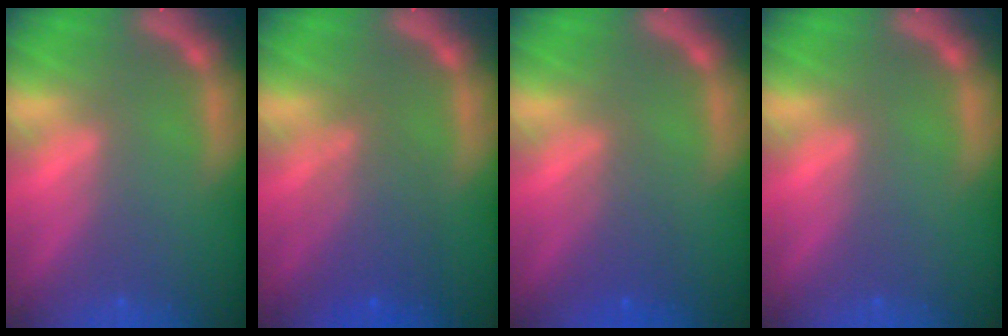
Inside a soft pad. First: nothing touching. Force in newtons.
{"total": 4.6}
{"total": 2.5}
{"total": 0.0}